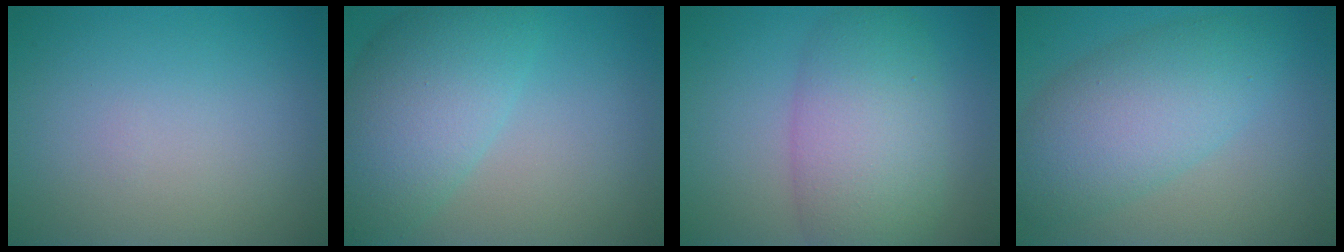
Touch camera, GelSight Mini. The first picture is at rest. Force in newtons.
{"total": 7.4, "press": 7.4, "slide": 0.1}
{"total": 7.3, "press": 7.3, "slide": 0.2}
{"total": 6.9, "press": 6.9, "slide": 0.2}